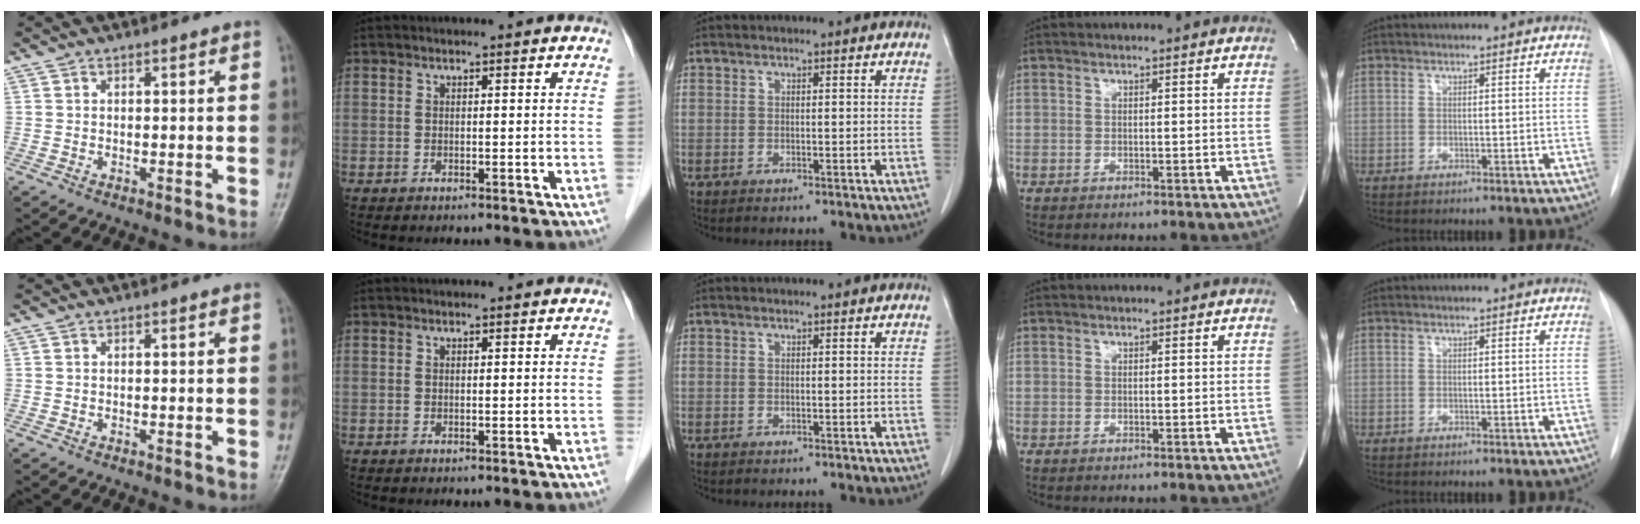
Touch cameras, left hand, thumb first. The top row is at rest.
{}